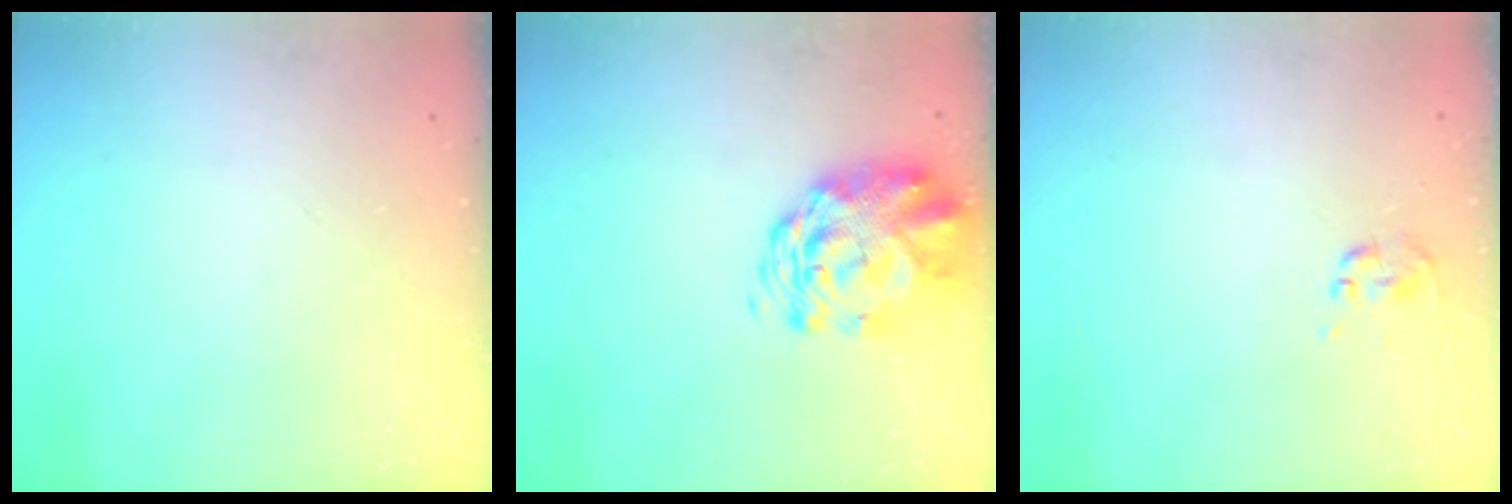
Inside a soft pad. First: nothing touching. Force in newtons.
{"total": 2.8, "press": 2.6, "slide": 1.1}
{"total": 0.0}